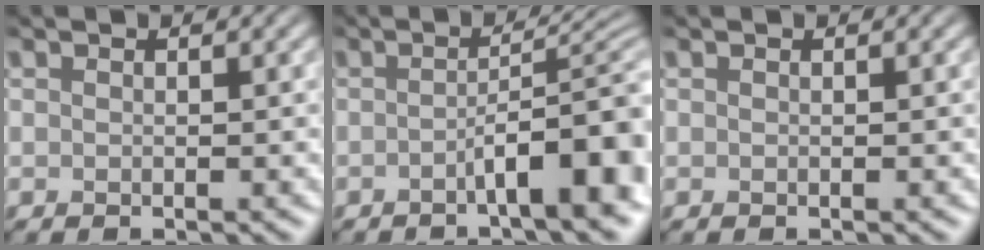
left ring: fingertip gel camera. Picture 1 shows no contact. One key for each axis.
{"total": 7.6, "fx": -2.3, "fy": 1.5, "fz": 7.1, "tx": -0.088, "ty": 0.013, "tz": -0.043}
{"total": 0.0}